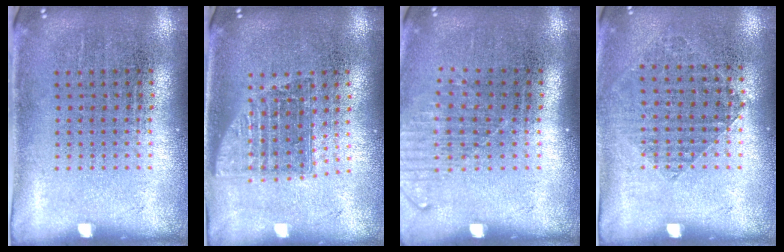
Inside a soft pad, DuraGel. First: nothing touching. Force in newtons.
{"total": 1.5, "press": 1.2, "slide": 0.9}
{"total": 1.3, "press": 1.1, "slide": 0.8}
{"total": 0.9, "press": 0.9, "slide": 0.4}